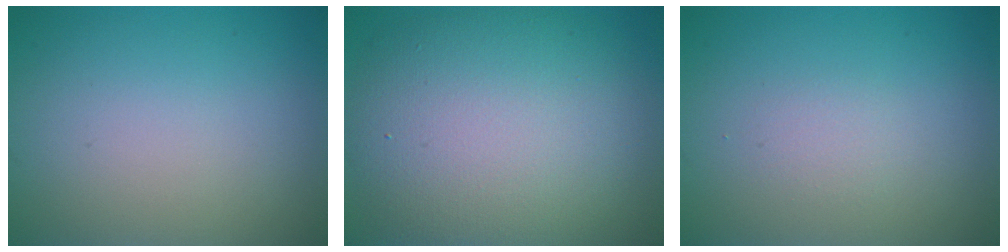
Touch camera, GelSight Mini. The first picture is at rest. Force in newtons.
{"total": 12.0, "press": 12.0, "slide": 0.5}
{"total": 2.6, "press": 2.6, "slide": 0.3}